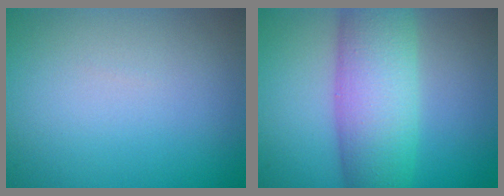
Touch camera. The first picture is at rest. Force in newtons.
{"total": 8.5, "press": 8.5, "slide": 0.1}